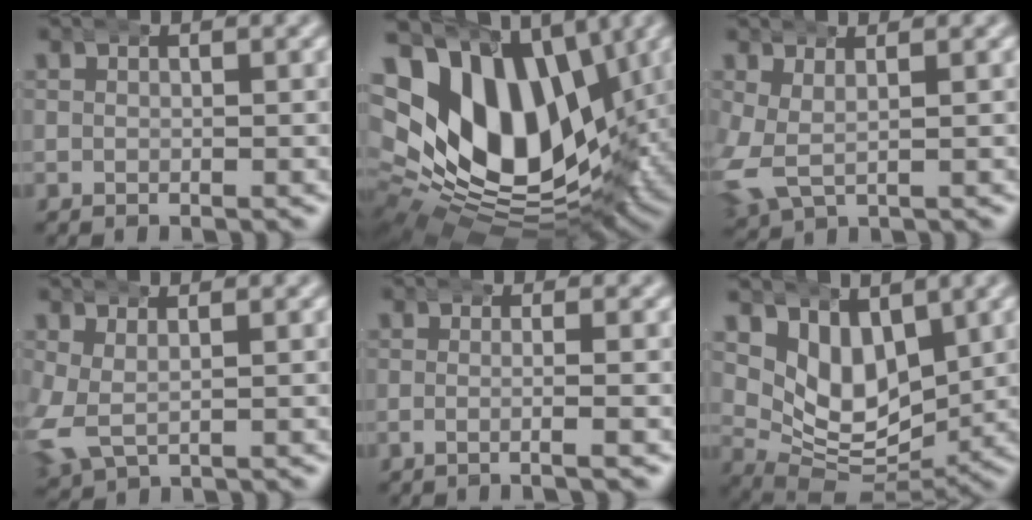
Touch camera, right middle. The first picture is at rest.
{"total": 25.9, "force": [1.1, 18.1, 18.5], "torque": [-0.317, -0.029, 0.025]}
{"total": 4.1, "force": [0.2, 3.3, 2.4], "torque": [-0.091, -0.016, 0.013]}
{"total": 3.7, "force": [0.2, 2.9, 2.2], "torque": [-0.082, -0.017, 0.015]}
{"total": 1.7, "force": [-0.8, -0.6, 1.3], "torque": [-0.028, 0.000, -0.016]}
{"total": 9.5, "force": [1.5, 7.1, 6.1], "torque": [-0.106, -0.017, 0.023]}